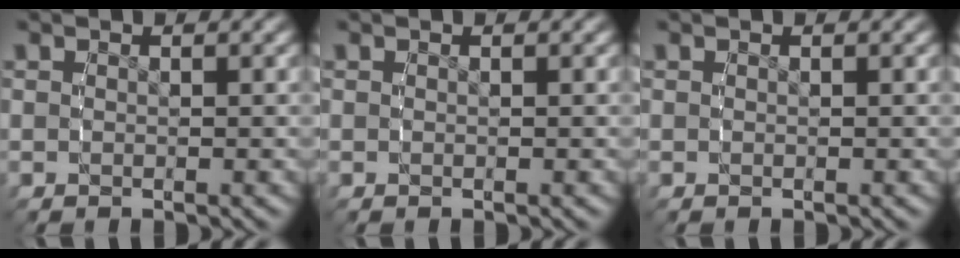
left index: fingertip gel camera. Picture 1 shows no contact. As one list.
[{"total": 0.0}, {"total": 0.0}]